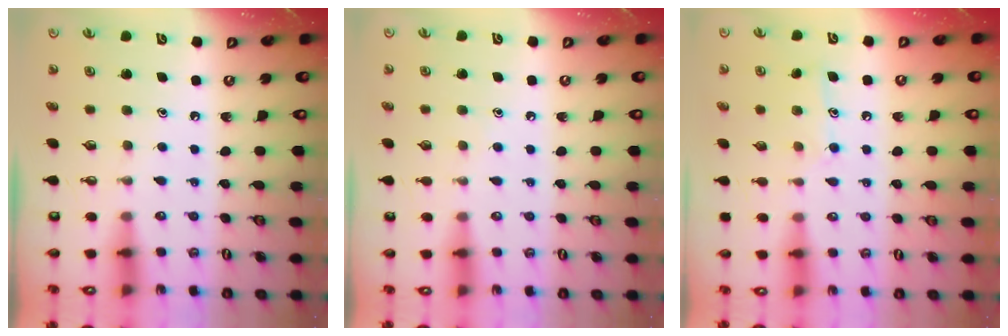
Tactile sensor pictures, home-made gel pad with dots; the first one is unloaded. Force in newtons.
{"total": 2.7, "press": 2.6, "slide": 0.3}
{"total": 8.3, "press": 8.3, "slide": 0.6}